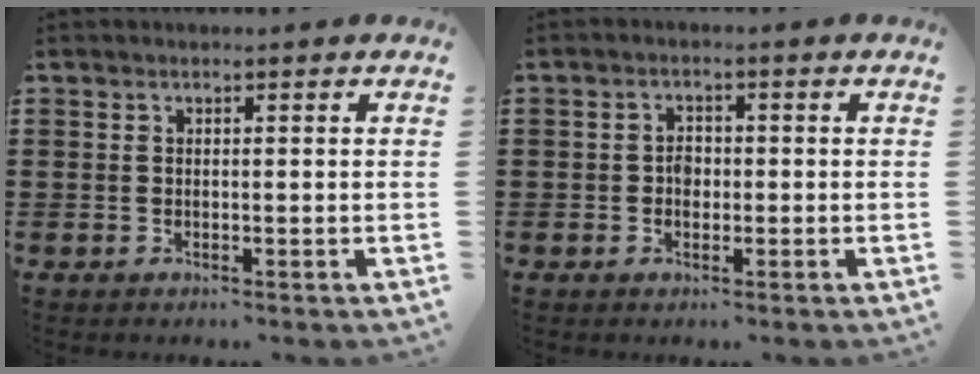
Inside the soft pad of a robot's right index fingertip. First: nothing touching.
{"total": 2.0, "force": [-0.4, 1.3, 1.4], "torque": [-0.028, 0.003, -0.009]}